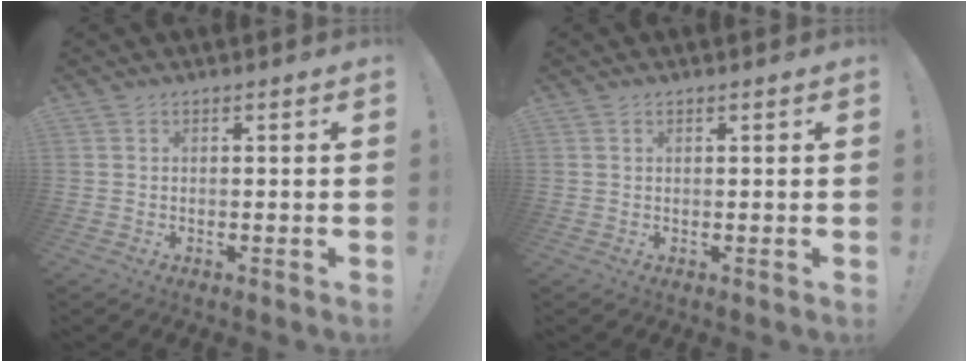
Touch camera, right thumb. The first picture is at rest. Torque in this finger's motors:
{"motor_torque": [-0.15, 0.03, -0.15, 0.08, 0.04]}